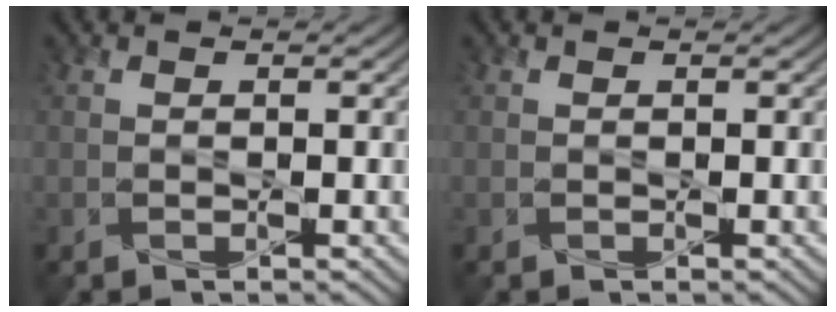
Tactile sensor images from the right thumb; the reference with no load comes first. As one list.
[{"total": 0.0}]